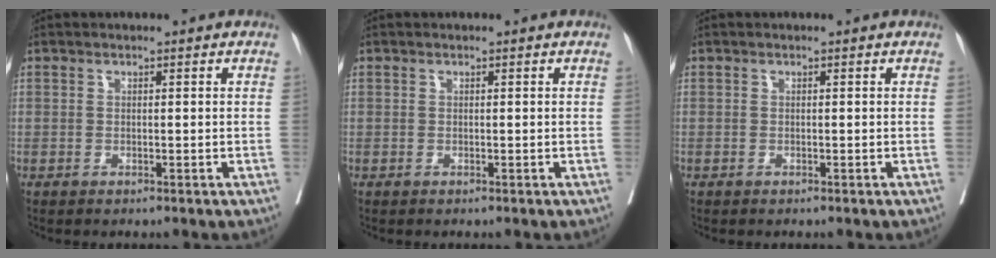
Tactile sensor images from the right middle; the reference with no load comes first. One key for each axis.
{"total": 0.0}
{"total": 0.0}